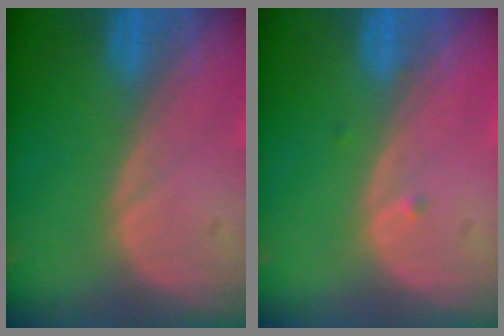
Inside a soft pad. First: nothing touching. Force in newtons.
{"total": 0.6, "press": 0.5, "slide": 0.3}